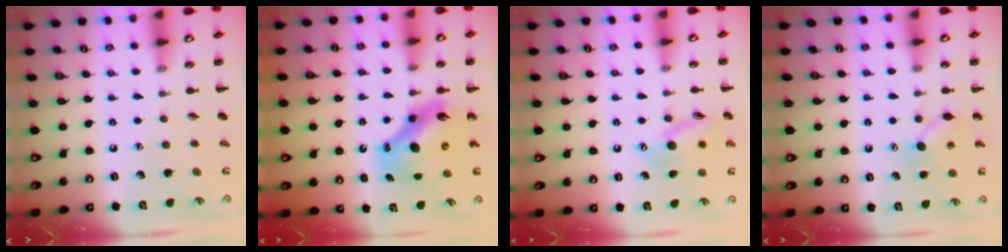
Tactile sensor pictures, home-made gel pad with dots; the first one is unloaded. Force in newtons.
{"total": 9.1, "press": 8.9, "slide": 2.0}
{"total": 11.7, "press": 11.7, "slide": 1.0}
{"total": 4.2, "press": 4.1, "slide": 0.9}